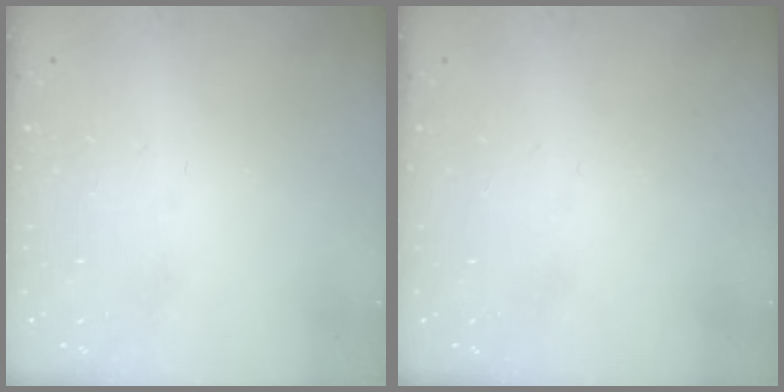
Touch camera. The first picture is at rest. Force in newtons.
{"total": 0.0}